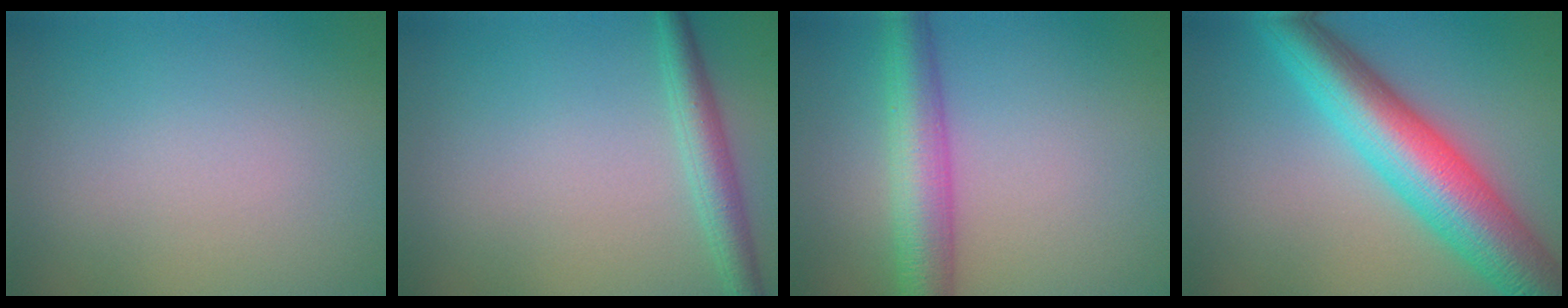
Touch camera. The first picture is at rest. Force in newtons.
{"total": 2.6, "press": 2.6, "slide": 0.0}
{"total": 5.1, "press": 5.1, "slide": 0.1}
{"total": 9.3, "press": 9.3, "slide": 0.1}